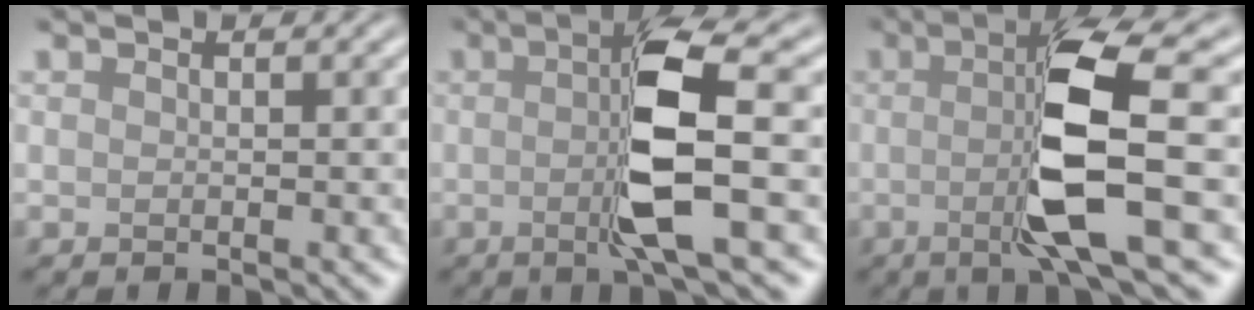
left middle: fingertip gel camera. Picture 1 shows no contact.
{"total": 7.1, "force": [-0.3, 1.1, 7.0], "torque": [-0.129, -0.001, -0.007]}
{"total": 8.6, "force": [-0.7, 1.5, 8.5], "torque": [-0.141, -0.002, -0.014]}